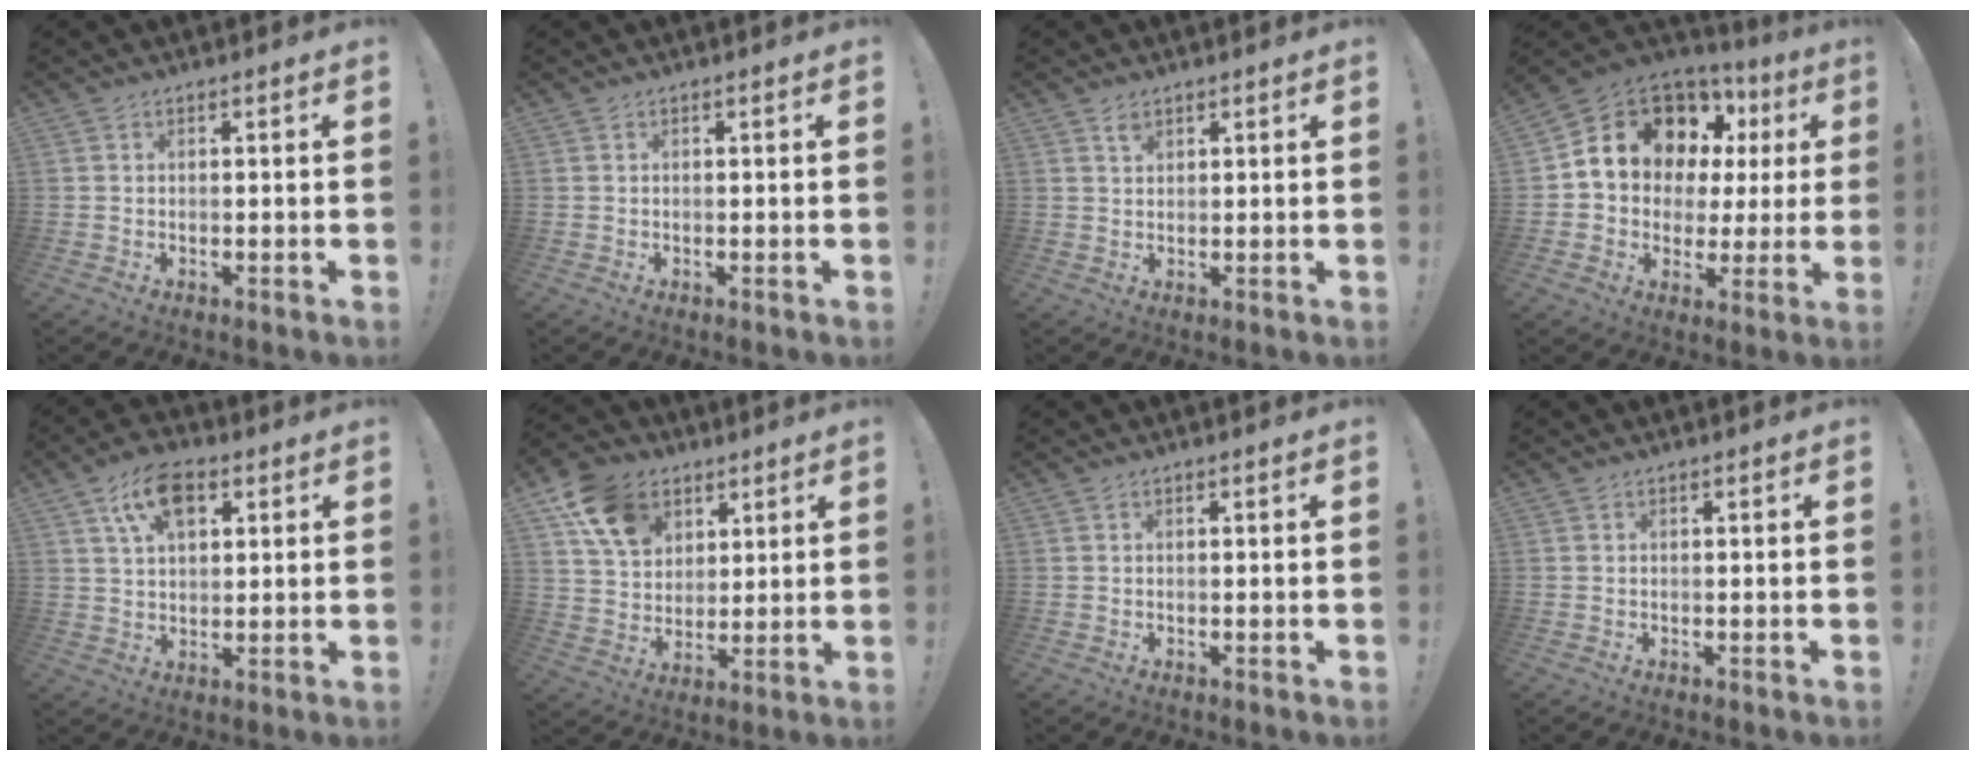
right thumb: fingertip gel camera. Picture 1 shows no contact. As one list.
[{"total": 0.0}, {"total": 1.9, "force": [1.5, 1.0, 0.8], "torque": [-0.008, -0.007, 0.026]}, {"total": 13.0, "force": [7.0, 9.3, 5.9], "torque": [-0.104, -0.049, 0.140]}, {"total": 11.7, "force": [5.3, 6.9, 7.8], "torque": [-0.130, 0.001, 0.099]}, {"total": 14.4, "force": [7.5, 10.5, 6.4], "torque": [-0.105, -0.030, 0.148]}, {"total": 0.0}, {"total": 0.0}]